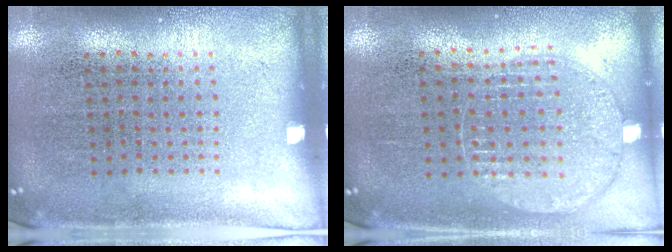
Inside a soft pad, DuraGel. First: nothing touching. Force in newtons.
{"total": 1.0, "press": 1.0, "slide": 0.1}